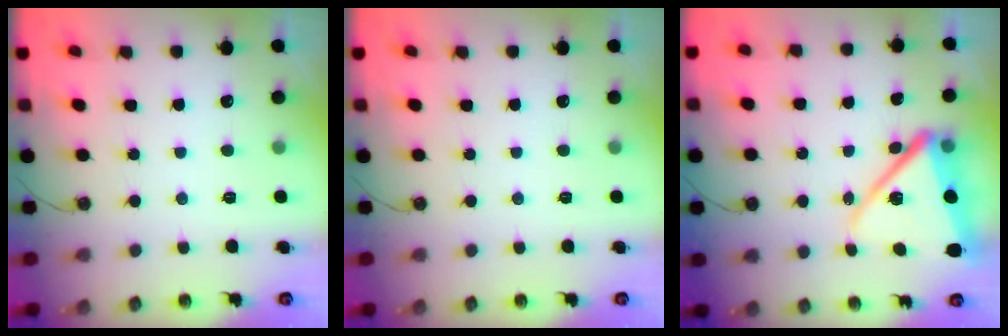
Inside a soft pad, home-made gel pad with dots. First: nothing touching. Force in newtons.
{"total": 0.0}
{"total": 15.3, "press": 15.3, "slide": 1.5}